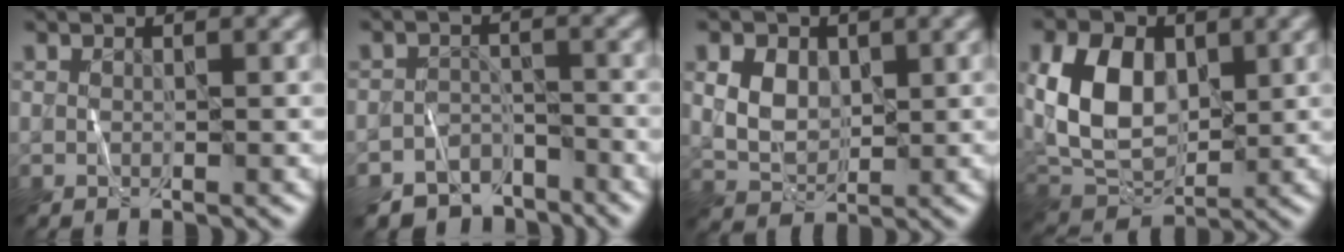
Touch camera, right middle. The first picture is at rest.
{"total": 4.7, "force": [-4.2, 2.1, 0.4], "torque": [0.006, -0.004, -0.068]}
{"total": 3.8, "force": [0.9, 2.9, 2.2], "torque": [-0.053, 0.004, 0.015]}
{"total": 8.2, "force": [1.1, 5.6, 5.9], "torque": [-0.137, 0.001, 0.019]}